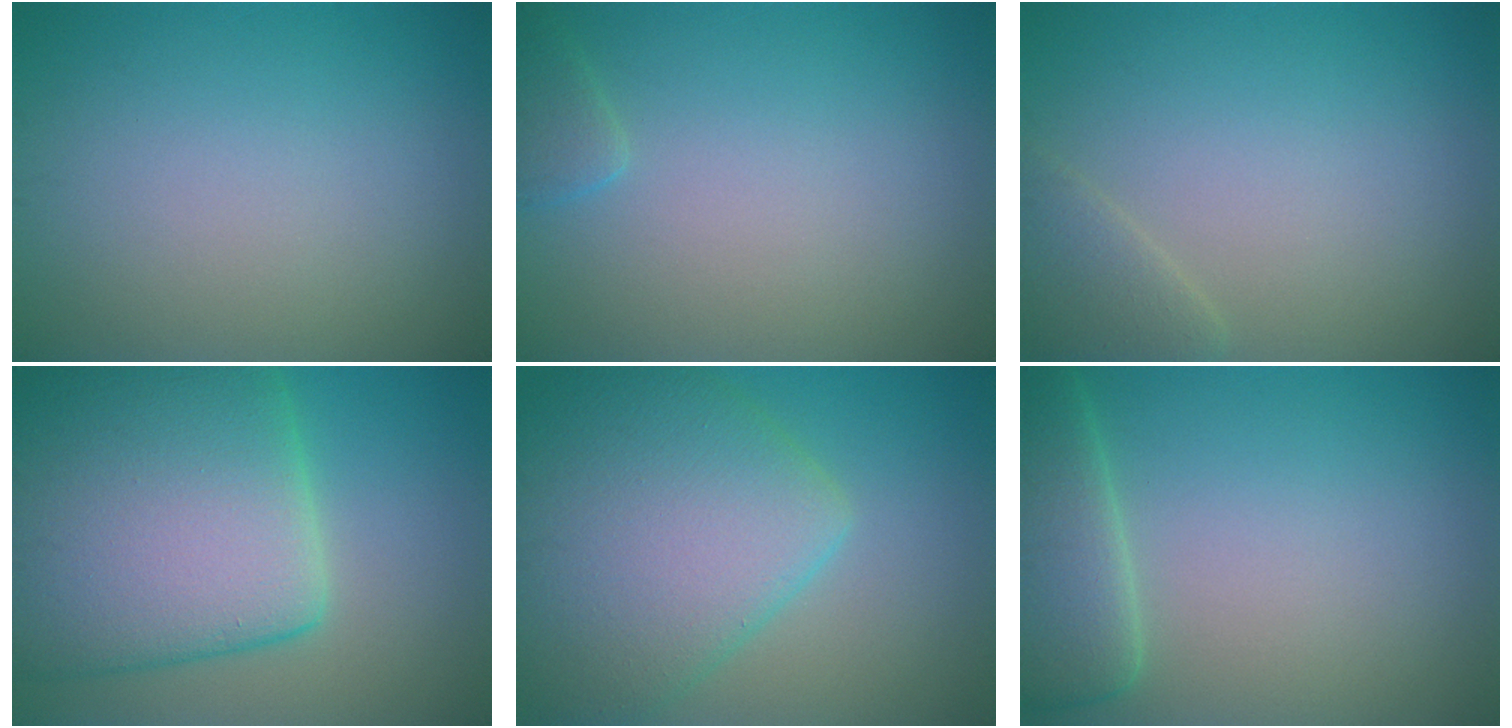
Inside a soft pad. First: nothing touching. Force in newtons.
{"total": 1.4, "press": 1.4, "slide": 0.1}
{"total": 2.0, "press": 2.0, "slide": 0.2}
{"total": 15.9, "press": 15.9, "slide": 0.8}
{"total": 9.7, "press": 9.7, "slide": 0.6}
{"total": 5.0, "press": 4.9, "slide": 0.7}